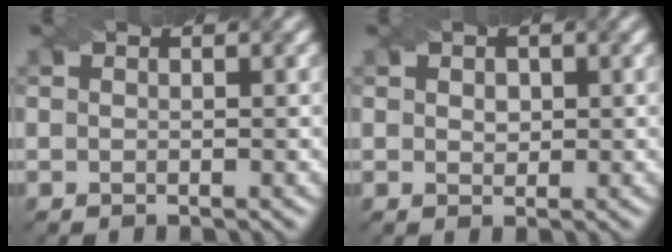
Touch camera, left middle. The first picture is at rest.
{"total": 1.1, "force": [0.3, 0.9, 0.6], "torque": [-0.011, -0.002, 0.008]}